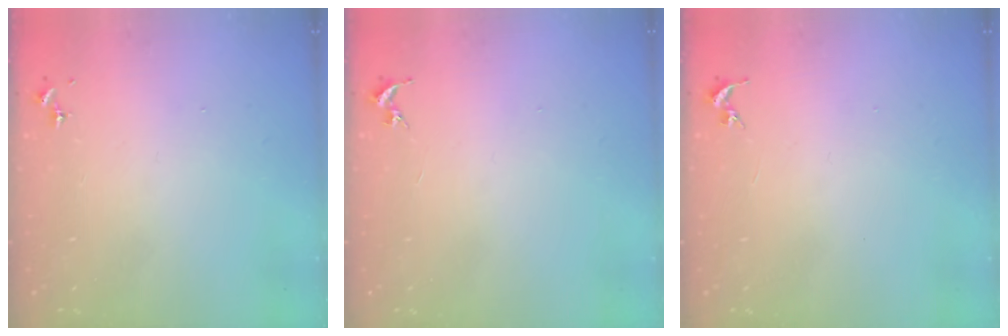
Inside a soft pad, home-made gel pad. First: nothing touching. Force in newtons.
{"total": 0.0}
{"total": 0.0}